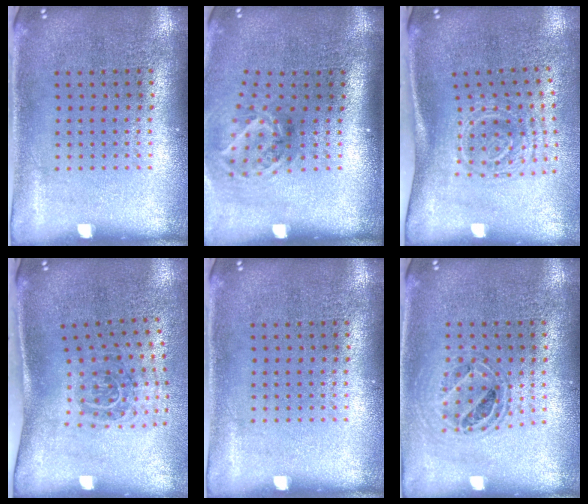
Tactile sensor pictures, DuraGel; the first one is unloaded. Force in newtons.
{"total": 1.9, "press": 1.2, "slide": 1.5}
{"total": 1.7, "press": 1.2, "slide": 1.2}
{"total": 1.8, "press": 1.2, "slide": 1.4}
{"total": 0.0}
{"total": 0.8, "press": 0.8, "slide": 0.0}